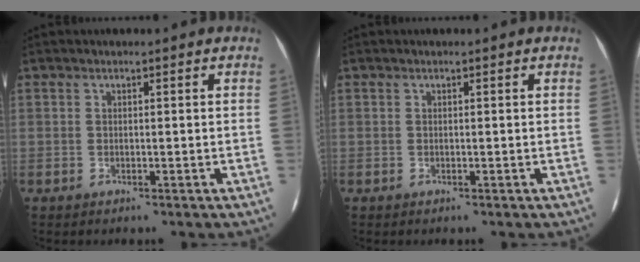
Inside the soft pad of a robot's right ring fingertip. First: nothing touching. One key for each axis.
{"total": 0.0}